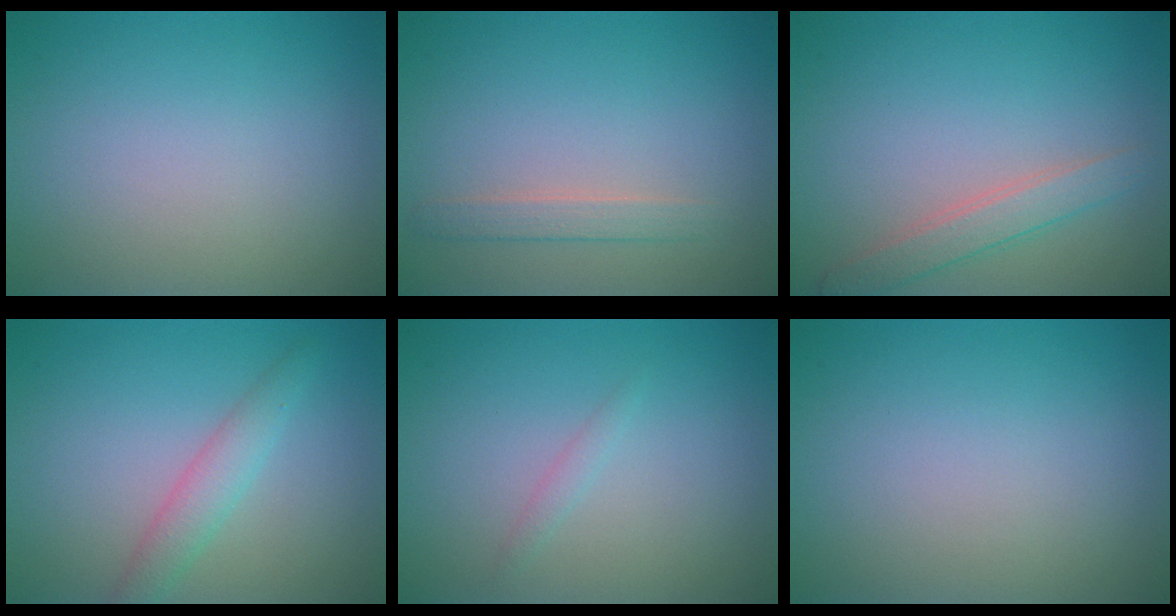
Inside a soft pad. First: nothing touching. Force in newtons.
{"total": 1.5, "press": 1.5, "slide": 0.1}
{"total": 2.4, "press": 2.4, "slide": 0.1}
{"total": 2.4, "press": 2.4, "slide": 0.0}
{"total": 0.8, "press": 0.8, "slide": 0.1}
{"total": 0.0}